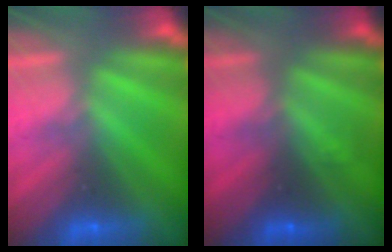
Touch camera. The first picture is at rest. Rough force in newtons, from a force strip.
{"total": 1.6}